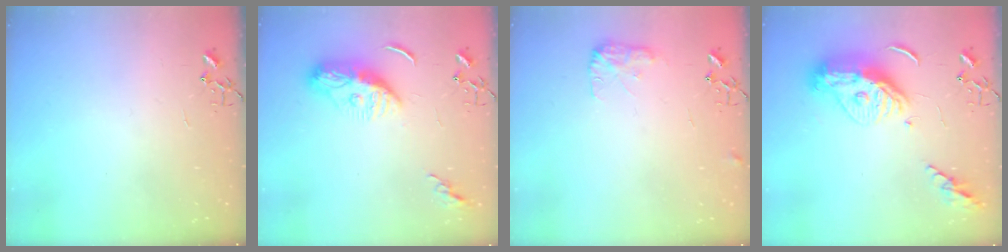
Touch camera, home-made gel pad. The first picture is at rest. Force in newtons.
{"total": 9.4, "press": 9.4, "slide": 1.0}
{"total": 8.3, "press": 8.3, "slide": 0.2}
{"total": 14.7, "press": 14.6, "slide": 1.6}